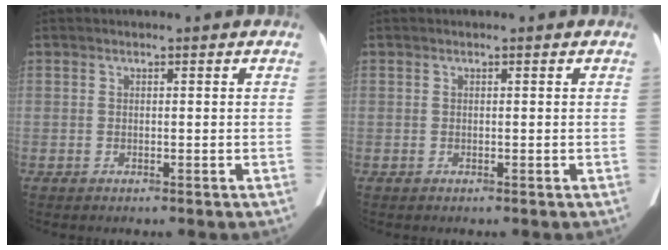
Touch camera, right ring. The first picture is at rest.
{"total": 0.0}